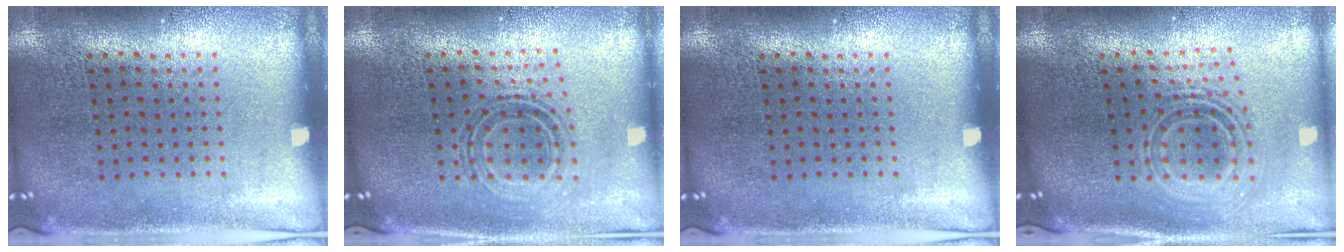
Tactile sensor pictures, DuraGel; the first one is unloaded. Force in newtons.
{"total": 0.8, "press": 0.8, "slide": 0.3}
{"total": 0.0}
{"total": 2.3, "press": 1.7, "slide": 1.6}